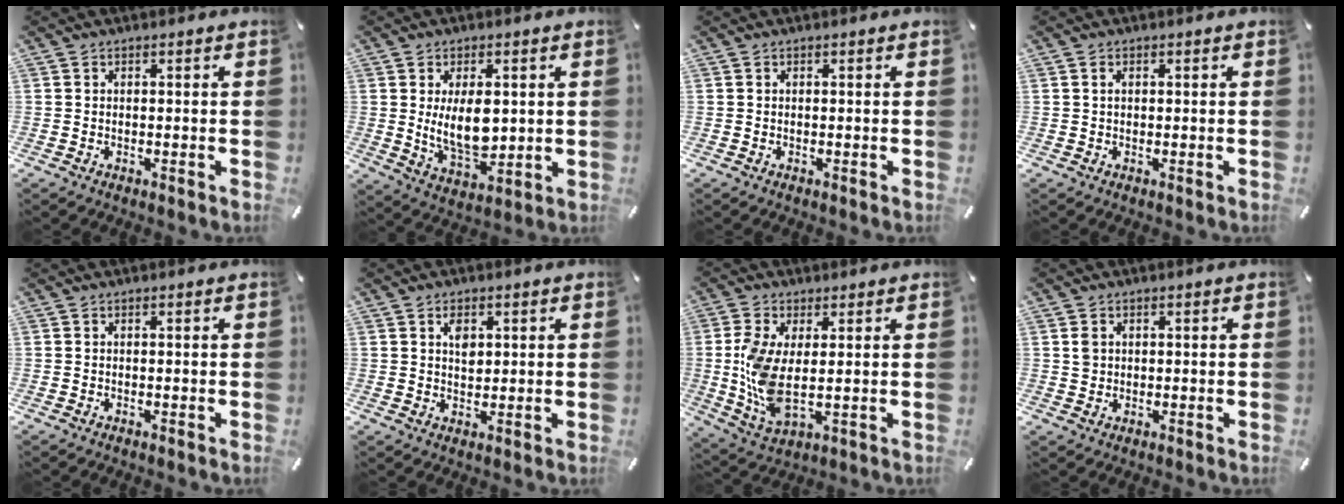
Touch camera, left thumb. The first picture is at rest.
{"total": 11.2, "force": [1.4, 6.3, 9.1], "torque": [-0.170, -0.014, 0.019]}
{"total": 0.0}
{"total": 0.9, "force": [0.3, 0.7, 0.6], "torque": [-0.015, 0.005, 0.004]}
{"total": 0.0}
{"total": 3.6, "force": [1.4, 2.5, 2.2], "torque": [-0.023, -0.003, 0.019]}
{"total": 10.2, "force": [1.2, 4.9, 8.8], "torque": [-0.207, -0.014, 0.024]}
{"total": 2.3, "force": [0.6, 2.2, 0.5], "torque": [-0.005, 0.003, 0.008]}